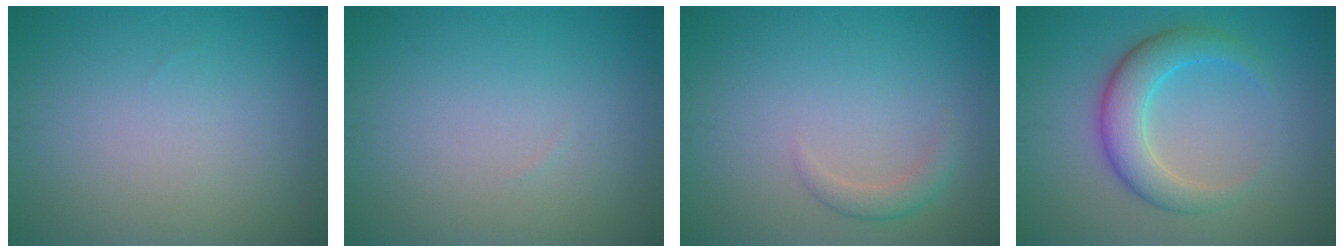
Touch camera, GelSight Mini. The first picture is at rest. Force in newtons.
{"total": 0.0}
{"total": 1.5, "press": 1.5, "slide": 0.1}
{"total": 4.6, "press": 4.6, "slide": 0.1}